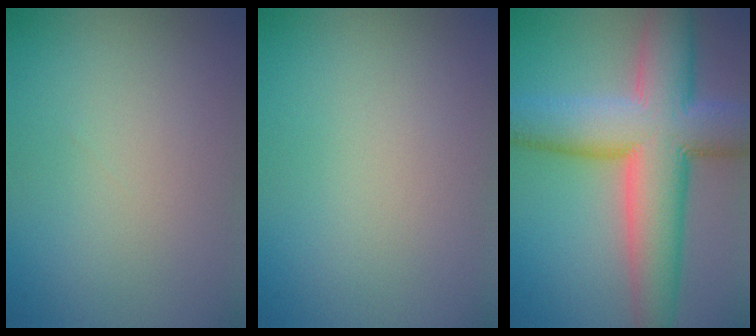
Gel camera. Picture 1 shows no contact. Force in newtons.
{"total": 0.0}
{"total": 12.3, "press": 12.3, "slide": 0.5}